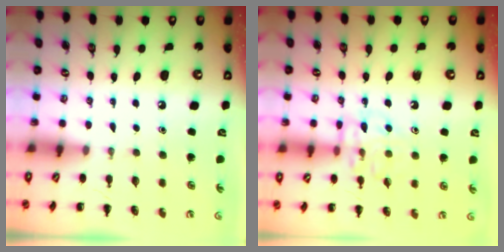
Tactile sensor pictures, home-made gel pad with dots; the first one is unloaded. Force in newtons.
{"total": 9.6, "press": 9.6, "slide": 0.6}